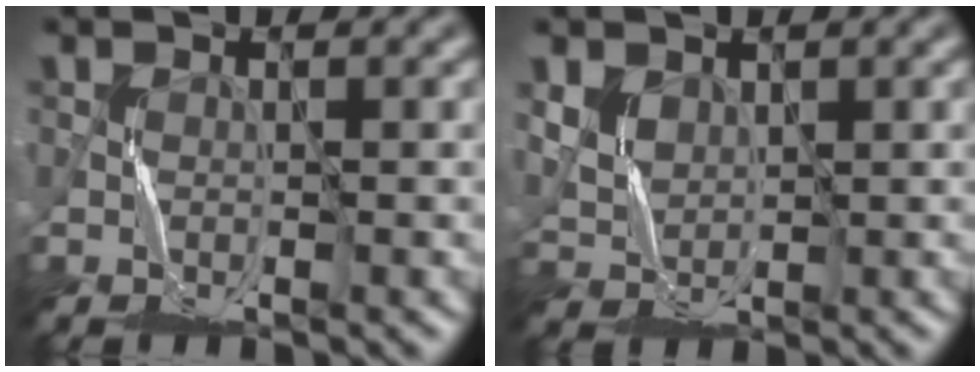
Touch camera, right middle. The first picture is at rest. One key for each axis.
{"total": 2.8, "fx": 1.3, "fy": 2.0, "fz": 1.4, "tx": -0.039, "ty": -0.005, "tz": 0.031}